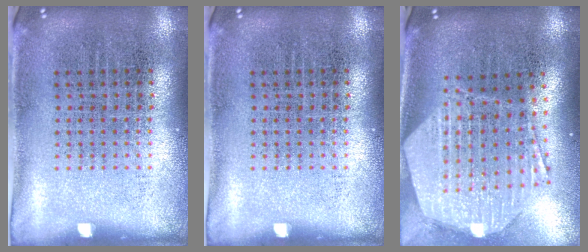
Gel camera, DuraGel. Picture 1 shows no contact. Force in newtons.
{"total": 0.0}
{"total": 3.0, "press": 2.4, "slide": 1.8}